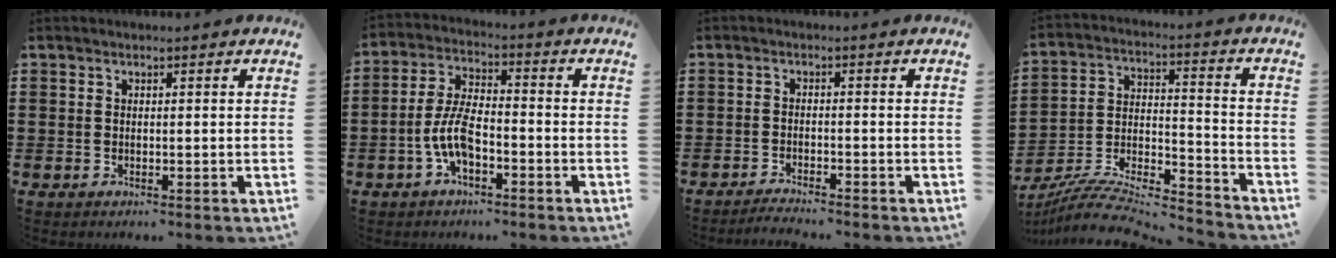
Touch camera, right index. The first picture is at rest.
{"total": 7.2, "force": [-2.7, 3.1, 5.9], "torque": [-0.141, -0.001, -0.059]}
{"total": 2.1, "force": [-2.1, -0.1, 0.2], "torque": [-0.006, 0.003, -0.043]}
{"total": 9.1, "force": [-8.4, 1.4, 3.4], "torque": [-0.064, 0.004, -0.168]}